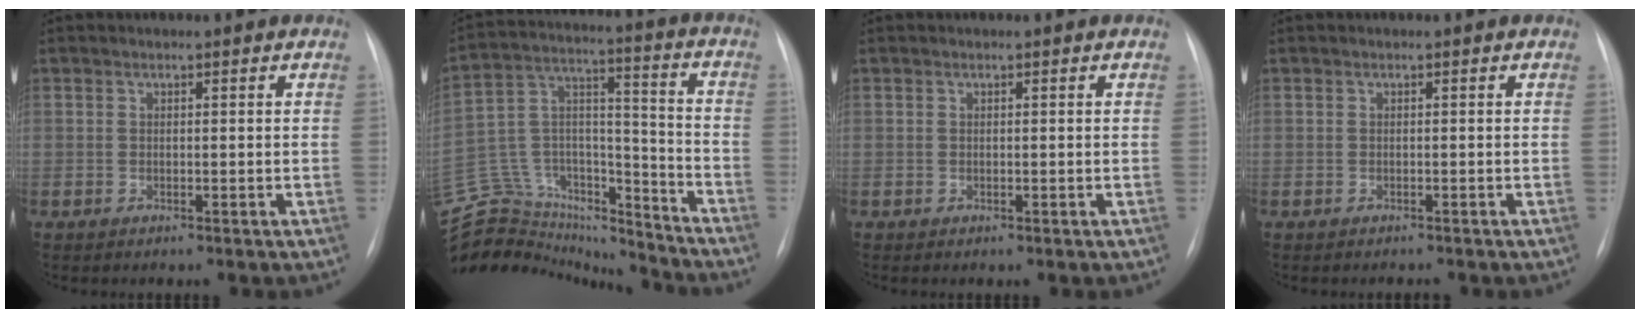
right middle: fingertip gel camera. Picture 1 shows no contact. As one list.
[{"total": 27.7, "force": [-25.5, 7.8, 7.8], "torque": [-0.199, 0.032, -0.398]}, {"total": 0.0}, {"total": 0.8, "force": [-0.7, 0.2, 0.1], "torque": [-0.005, -0.003, -0.009]}]